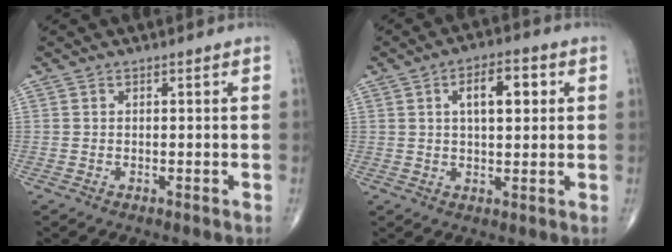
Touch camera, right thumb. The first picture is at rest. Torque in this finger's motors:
{"motor_torque": [0.32, 1.86, 0.81, 0.38, -0.01]}